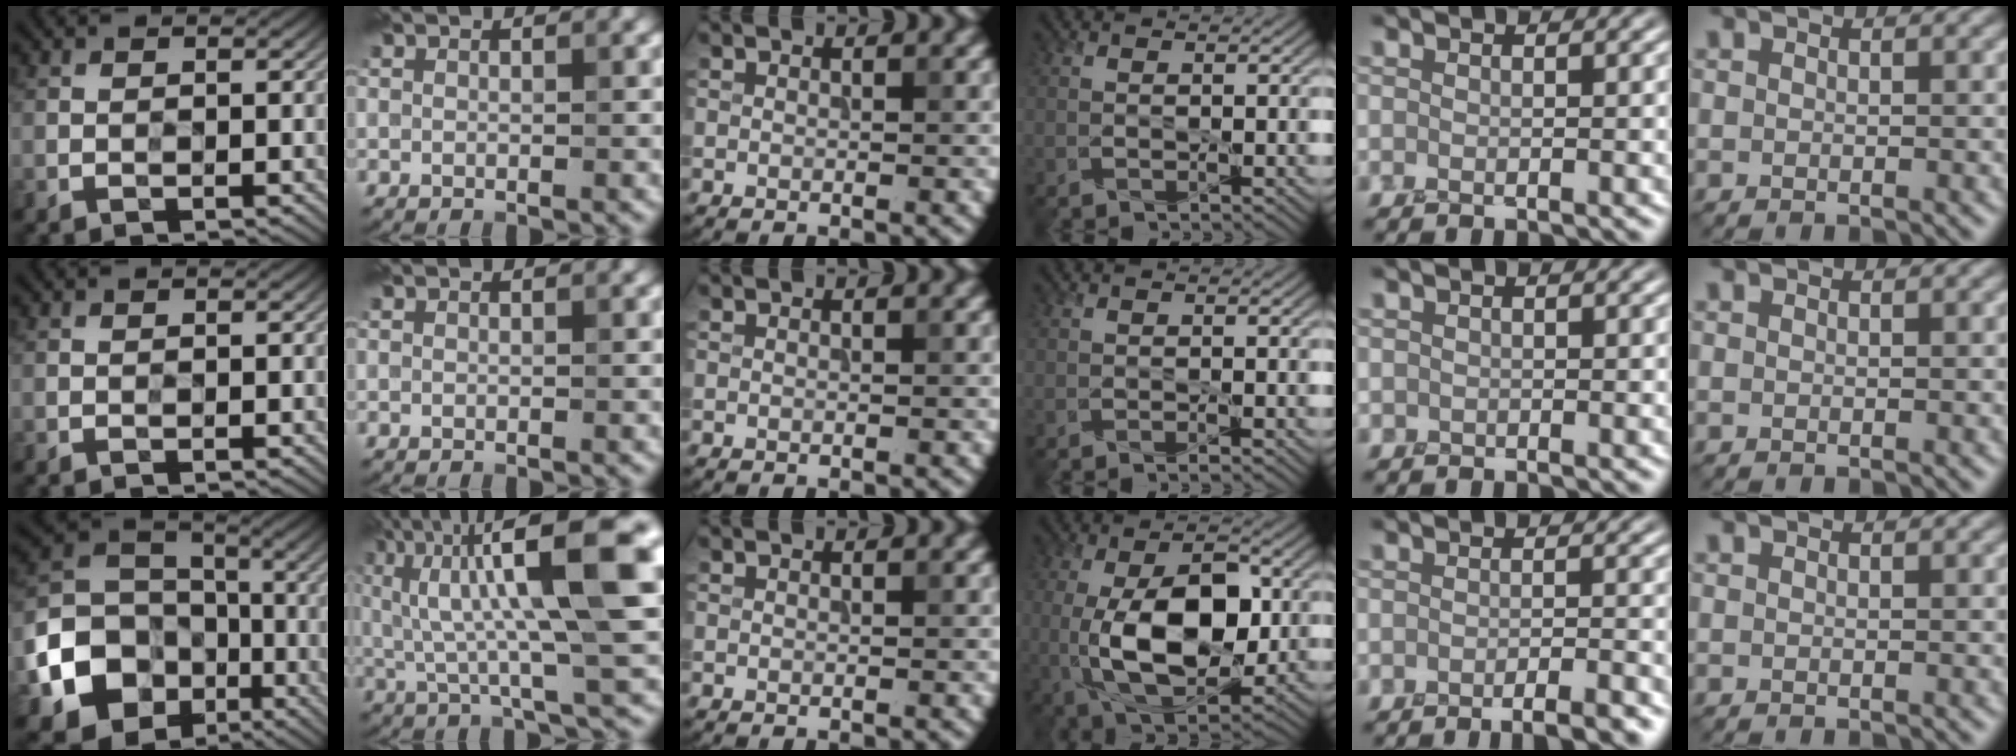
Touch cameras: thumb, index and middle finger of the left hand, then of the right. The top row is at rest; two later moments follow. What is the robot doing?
{"motion": "peel", "object": "bandage"}